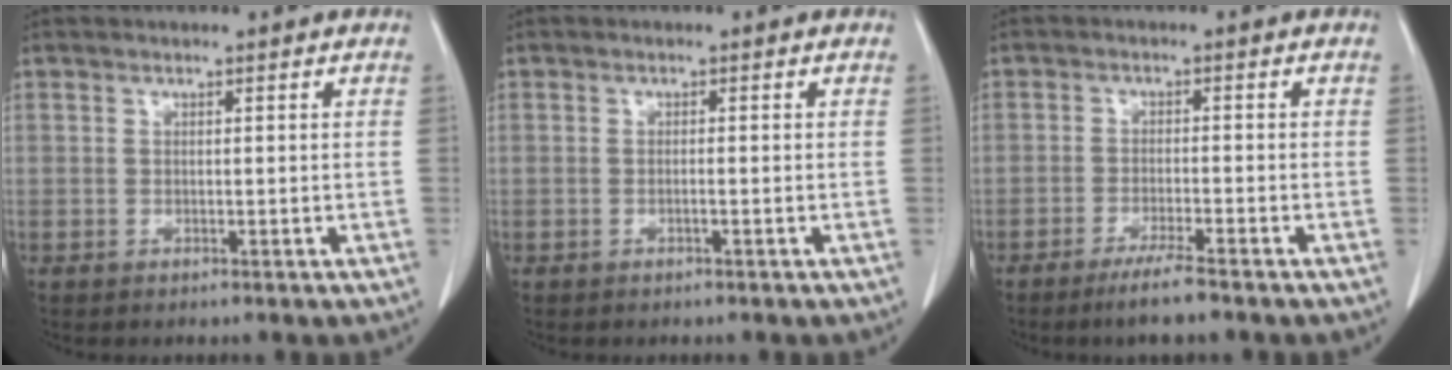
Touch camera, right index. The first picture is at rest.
{"total": 0.6, "force": [-0.3, -0.1, 0.5], "torque": [-0.009, 0.001, -0.005]}
{"total": 4.5, "force": [-3.4, -0.2, 2.9], "torque": [-0.055, -0.011, -0.061]}